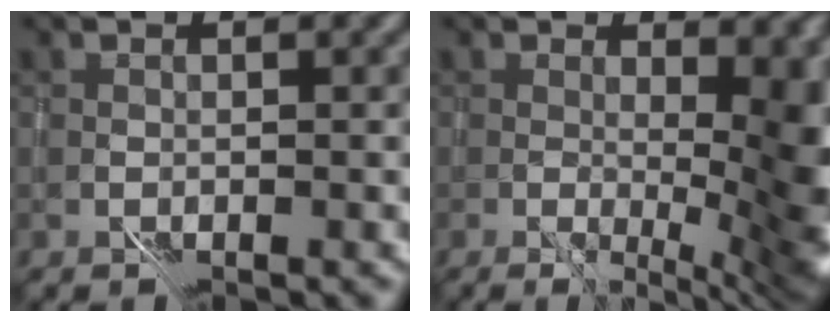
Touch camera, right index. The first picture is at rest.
{"total": 12.7, "force": [1.2, 4.7, 11.8], "torque": [-0.101, 0.012, 0.034]}